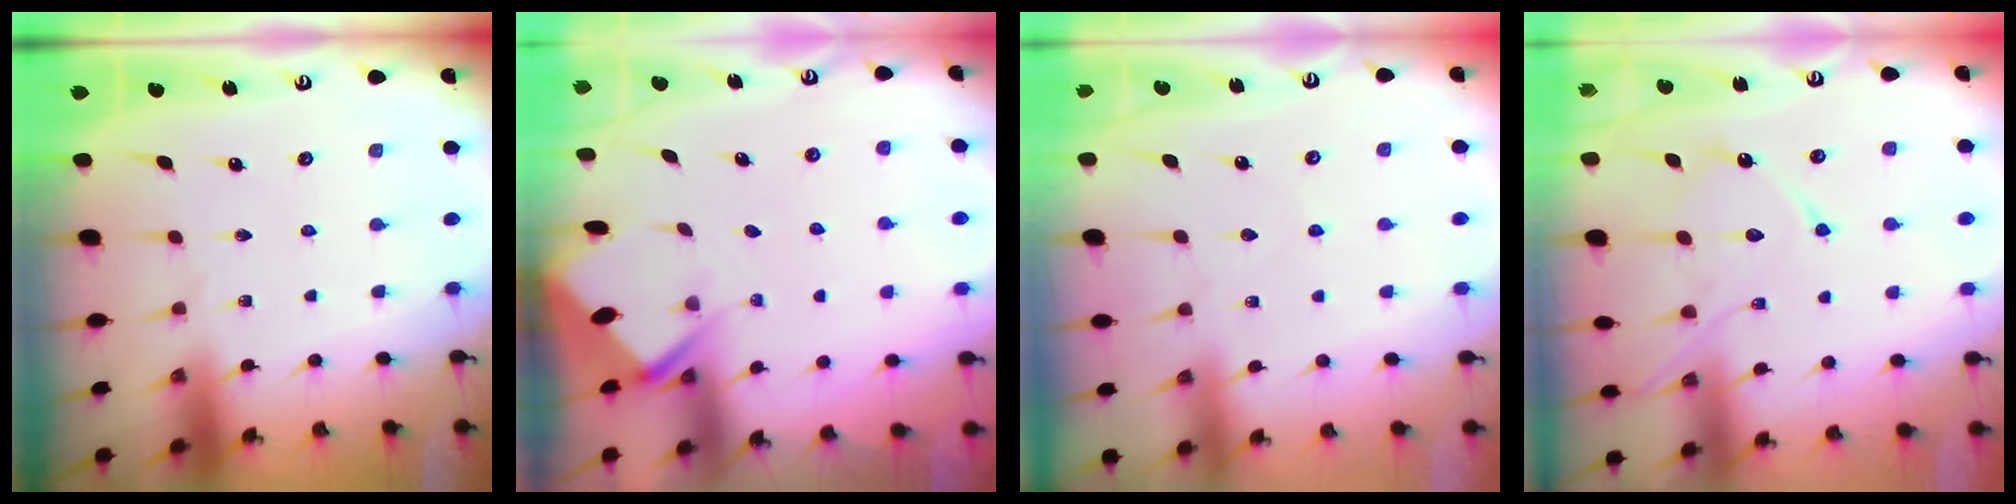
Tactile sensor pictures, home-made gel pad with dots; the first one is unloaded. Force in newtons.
{"total": 2.6, "press": 2.6, "slide": 0.1}
{"total": 2.5, "press": 2.4, "slide": 0.4}
{"total": 13.0, "press": 13.0, "slide": 1.2}